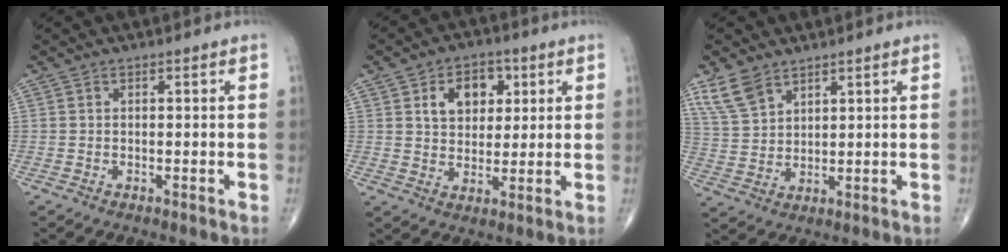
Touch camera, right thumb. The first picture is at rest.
{"total": 9.0, "force": [3.2, 6.5, 5.4], "torque": [-0.045, -0.009, 0.050]}
{"total": 6.7, "force": [4.7, 3.7, 3.1], "torque": [-0.055, -0.015, 0.104]}